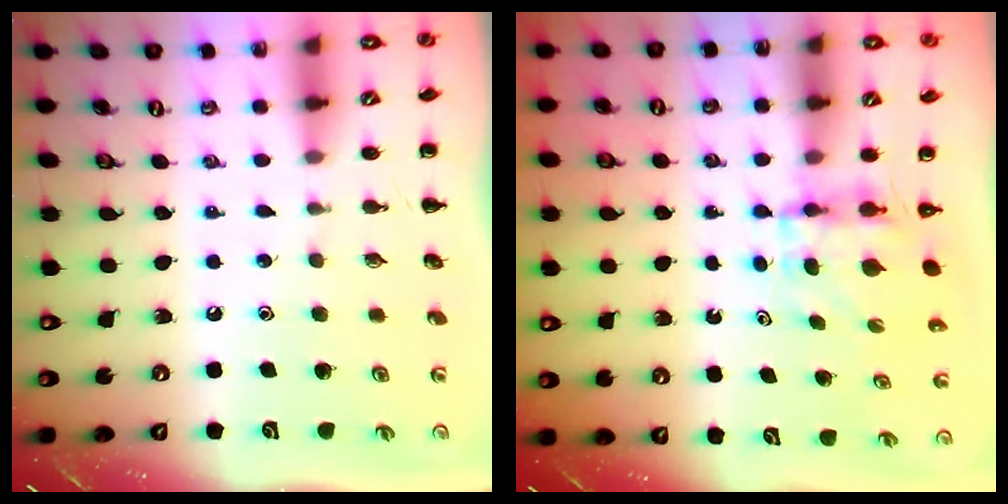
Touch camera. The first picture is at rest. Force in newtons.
{"total": 3.9, "press": 3.9, "slide": 0.3}